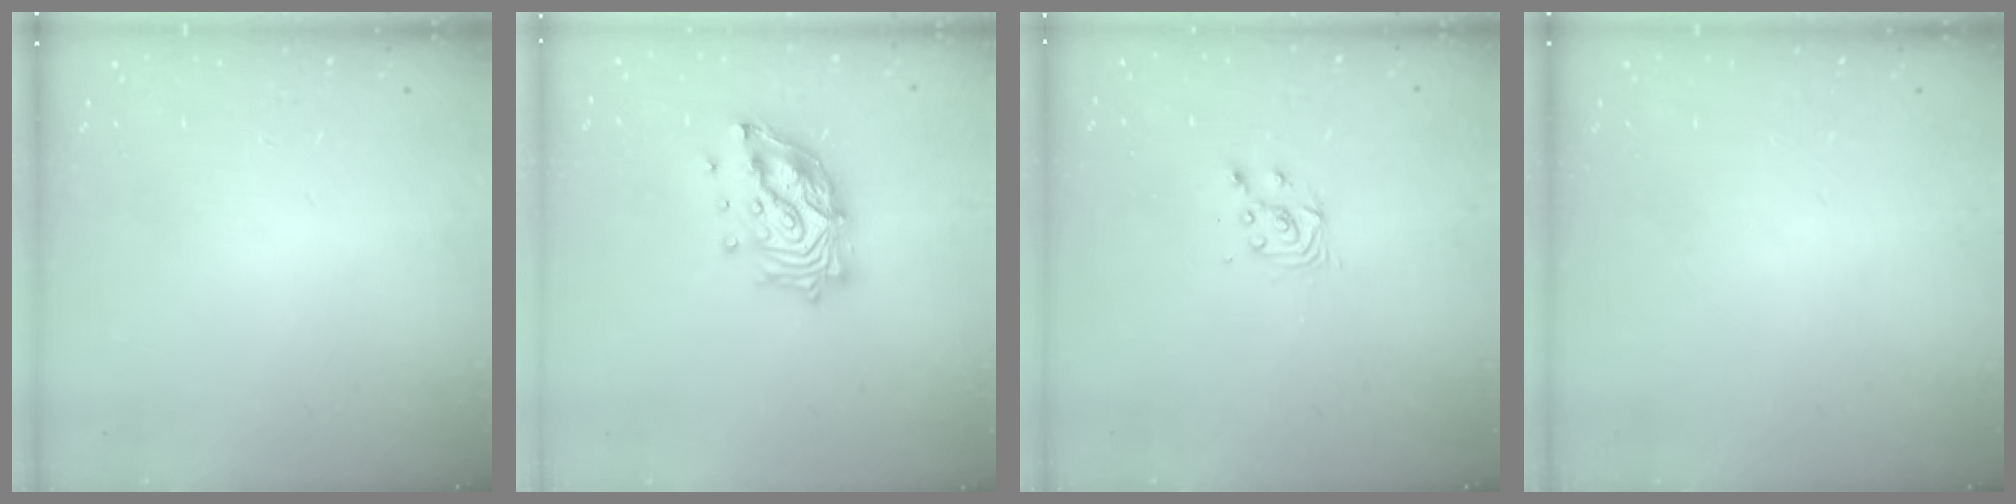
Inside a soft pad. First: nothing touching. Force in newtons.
{"total": 16.8, "press": 16.7, "slide": 1.9}
{"total": 3.8, "press": 3.7, "slide": 0.5}
{"total": 0.0}